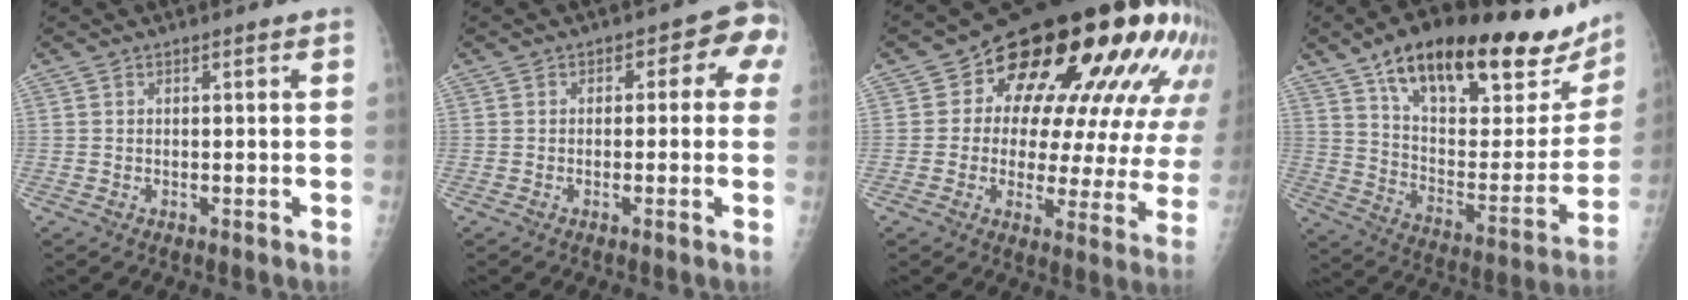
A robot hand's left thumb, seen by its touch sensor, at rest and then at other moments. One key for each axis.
{"total": 5.3, "fx": 0.3, "fy": 3.5, "fz": 3.9, "tx": -0.004, "ty": 0.023, "tz": -0.010}
{"total": 28.5, "fx": 12.1, "fy": 13.5, "fz": 22.0, "tx": -0.255, "ty": 0.004, "tz": 0.161}
{"total": 32.7, "fx": 21.2, "fy": 12.3, "fz": 21.7, "tx": -0.292, "ty": -0.040, "tz": 0.319}